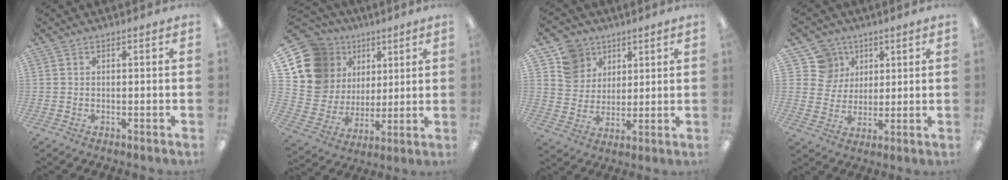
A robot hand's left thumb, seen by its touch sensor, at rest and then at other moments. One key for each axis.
{"total": 14.8, "fx": 7.2, "fy": 12.3, "fz": 4.2, "tx": -0.093, "ty": -0.035, "tz": 0.152}
{"total": 10.3, "fx": 6.1, "fy": 8.3, "fz": 1.2, "tx": -0.037, "ty": -0.032, "tz": 0.120}
{"total": 10.3, "fx": 5.4, "fy": 8.7, "fz": 1.1, "tx": -0.026, "ty": -0.031, "tz": 0.107}